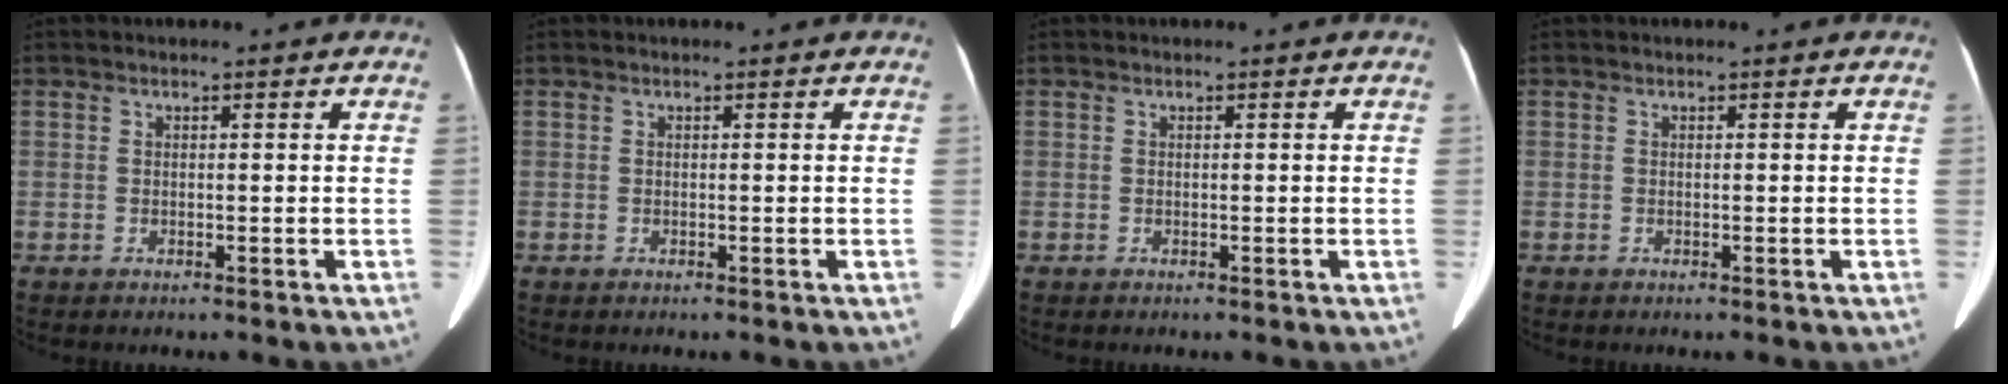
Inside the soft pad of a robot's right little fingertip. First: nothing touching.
{"total": 0.0}
{"total": 0.0}
{"total": 0.0}